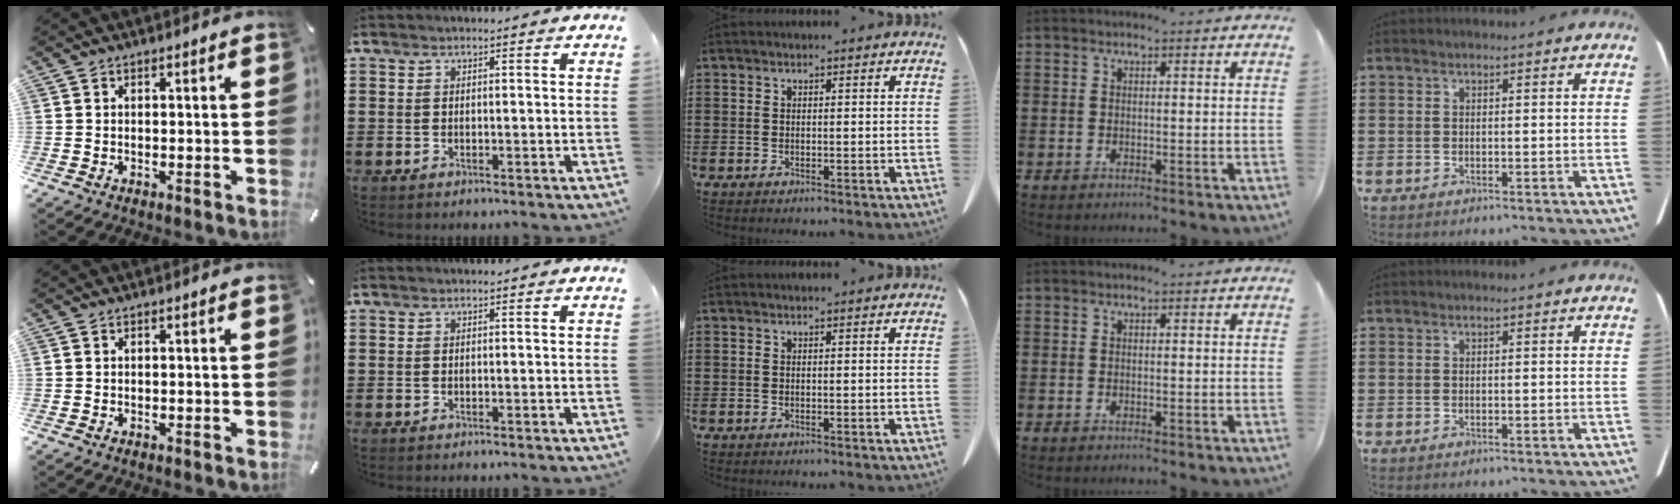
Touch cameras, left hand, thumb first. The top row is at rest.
{}